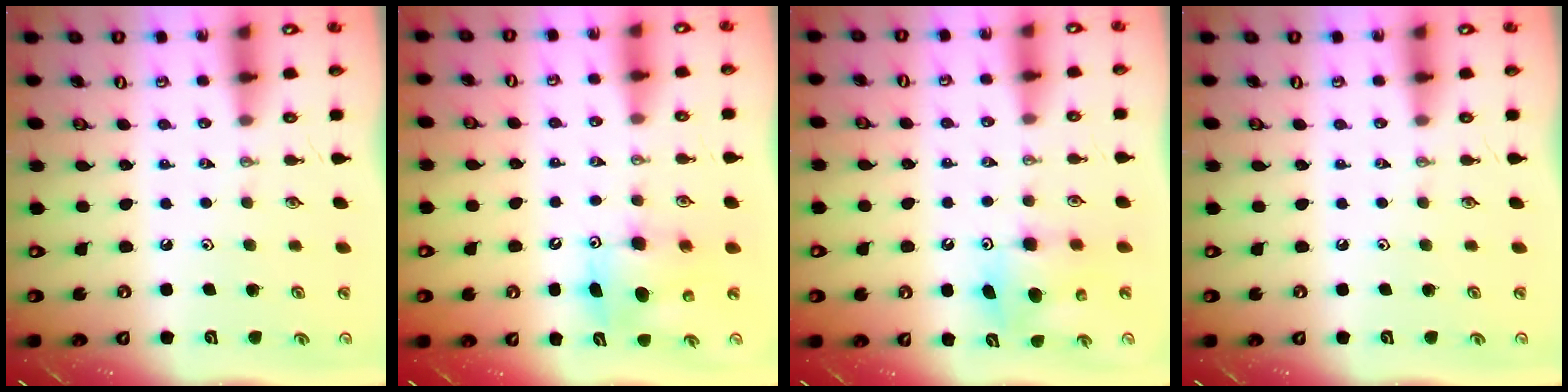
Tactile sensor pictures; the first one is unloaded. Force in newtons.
{"total": 8.8, "press": 8.7, "slide": 0.8}
{"total": 7.6, "press": 7.6, "slide": 0.4}
{"total": 0.0}